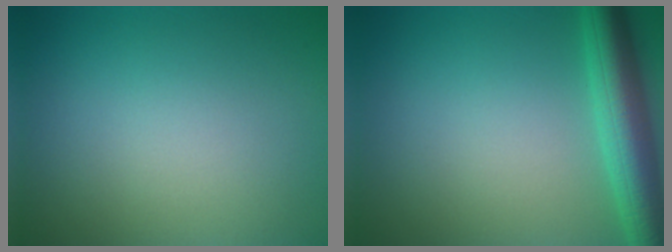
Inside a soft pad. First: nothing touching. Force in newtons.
{"total": 5.7, "press": 5.7, "slide": 0.2}